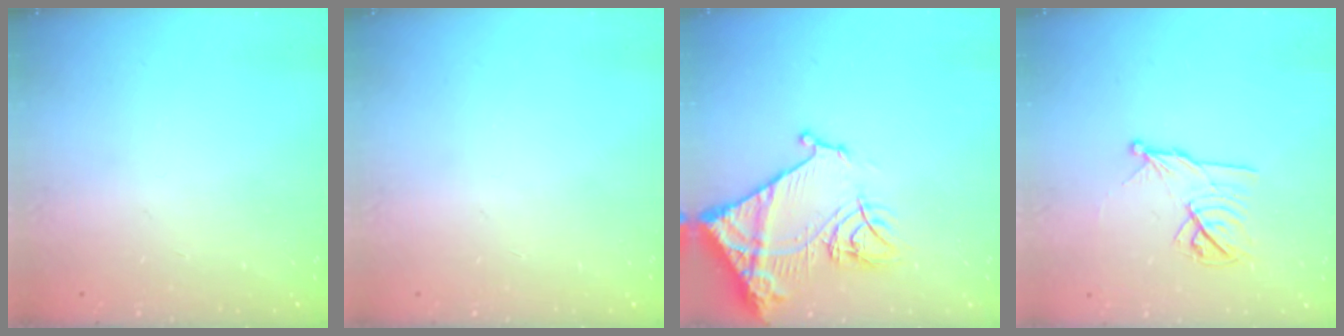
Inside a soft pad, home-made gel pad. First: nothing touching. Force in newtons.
{"total": 0.0}
{"total": 17.3, "press": 17.3, "slide": 1.6}
{"total": 11.3, "press": 11.3, "slide": 0.5}